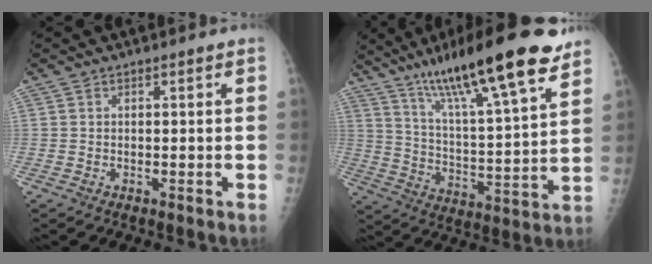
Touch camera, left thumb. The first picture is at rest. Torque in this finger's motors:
{"motor_torque": [0.49, 0.30, 1.42, -1.37, 0.17]}